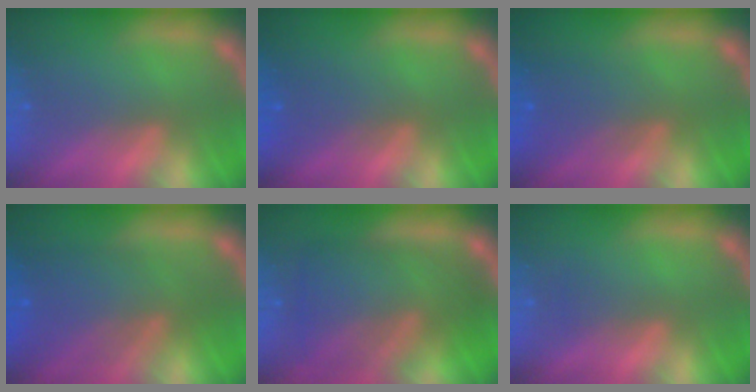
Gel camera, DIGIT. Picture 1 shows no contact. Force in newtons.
{"total": 2.5}
{"total": 4.1}
{"total": 8.0}
{"total": 10.0}
{"total": 1.0}